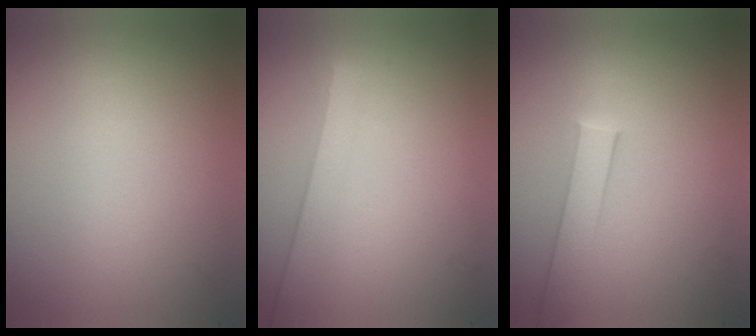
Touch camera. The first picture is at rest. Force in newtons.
{"total": 1.4}
{"total": 1.9}